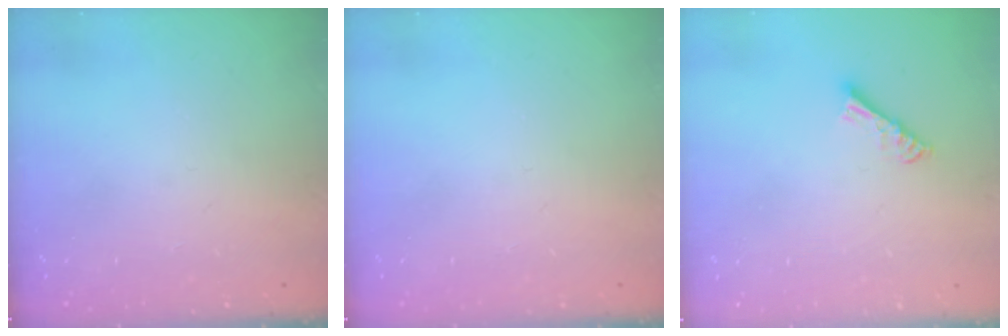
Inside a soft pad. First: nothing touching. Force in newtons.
{"total": 0.0}
{"total": 5.4, "press": 5.4, "slide": 0.2}